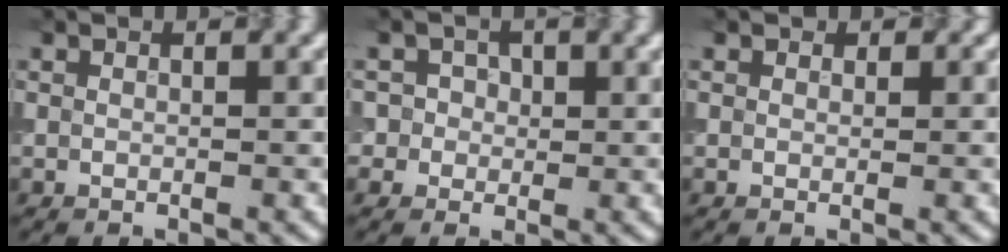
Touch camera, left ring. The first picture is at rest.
{"total": 2.9, "force": [0.7, 2.6, 0.9], "torque": [0.004, 0.006, -0.003]}
{"total": 0.7, "force": [0.4, 0.5, 0.1], "torque": [0.002, -0.006, 0.001]}